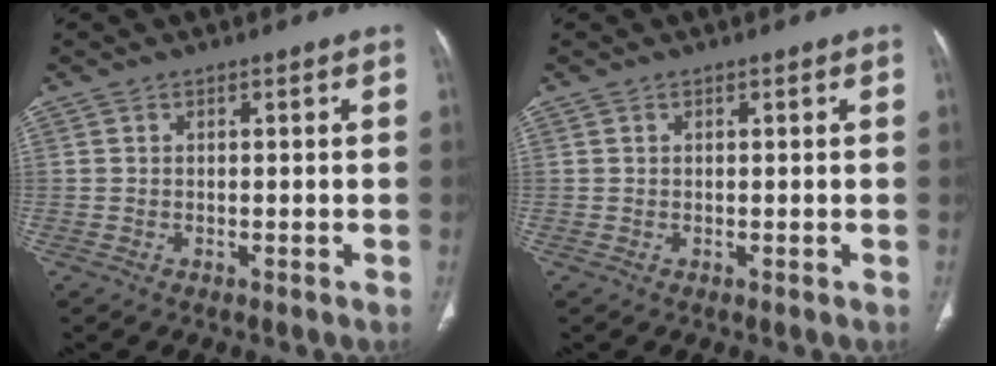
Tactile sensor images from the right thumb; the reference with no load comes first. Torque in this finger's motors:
{"motor_torque": [-0.16, -0.02, -0.37, 0.33, 0.02]}